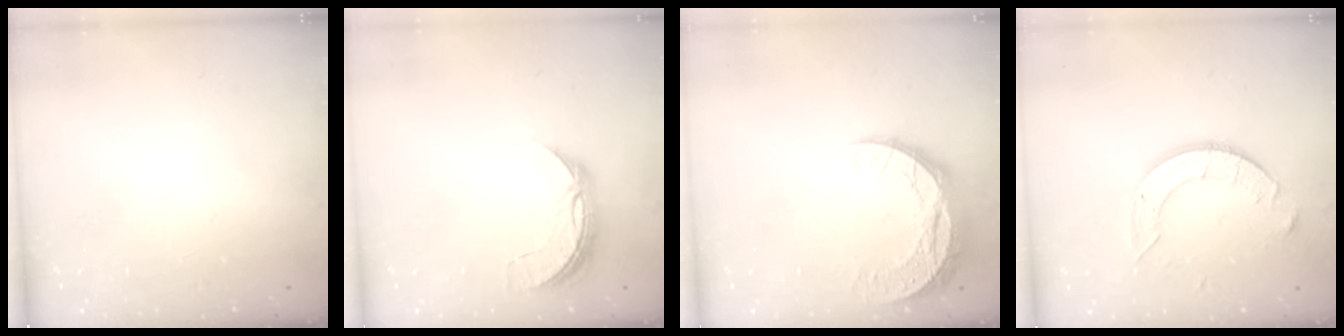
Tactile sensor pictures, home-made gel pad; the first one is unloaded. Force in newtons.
{"total": 6.8, "press": 6.8, "slide": 0.7}
{"total": 10.9, "press": 10.9, "slide": 0.7}
{"total": 9.8, "press": 9.8, "slide": 0.9}